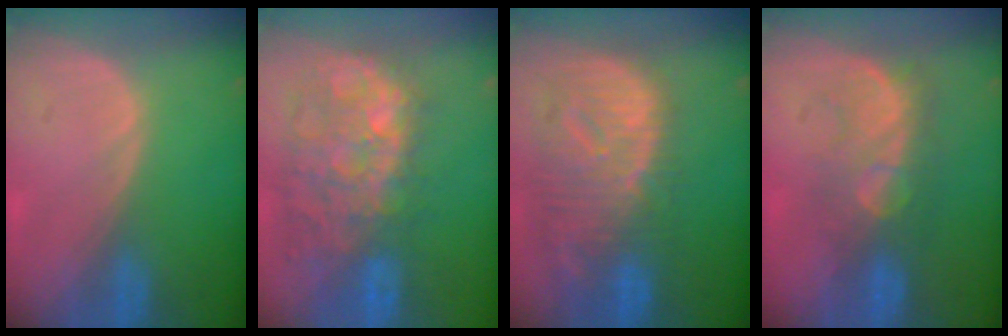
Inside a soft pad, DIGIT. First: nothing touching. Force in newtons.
{"total": 12.0, "press": 11.1, "slide": 4.7}
{"total": 12.4, "press": 10.7, "slide": 6.3}
{"total": 7.9, "press": 7.7, "slide": 1.5}